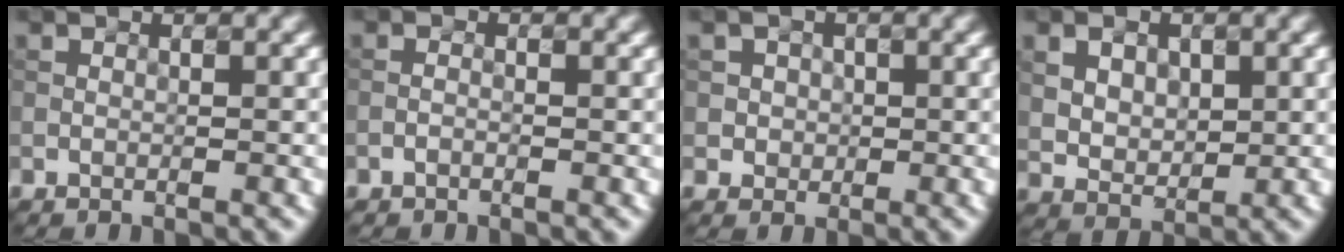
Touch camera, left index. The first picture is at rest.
{"total": 0.5, "force": [-0.4, 0.1, 0.3], "torque": [-0.008, 0.001, -0.010]}
{"total": 1.8, "force": [0.4, 1.7, 0.4], "torque": [0.013, -0.002, 0.001]}
{"total": 3.4, "force": [1.2, 2.3, 2.2], "torque": [-0.042, -0.002, 0.024]}